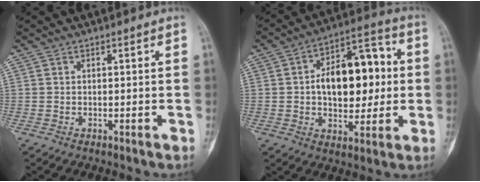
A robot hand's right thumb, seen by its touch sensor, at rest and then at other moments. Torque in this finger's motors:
{"motor_torque": [-0.87, 1.37, 0.24, 0.05, 0.11]}